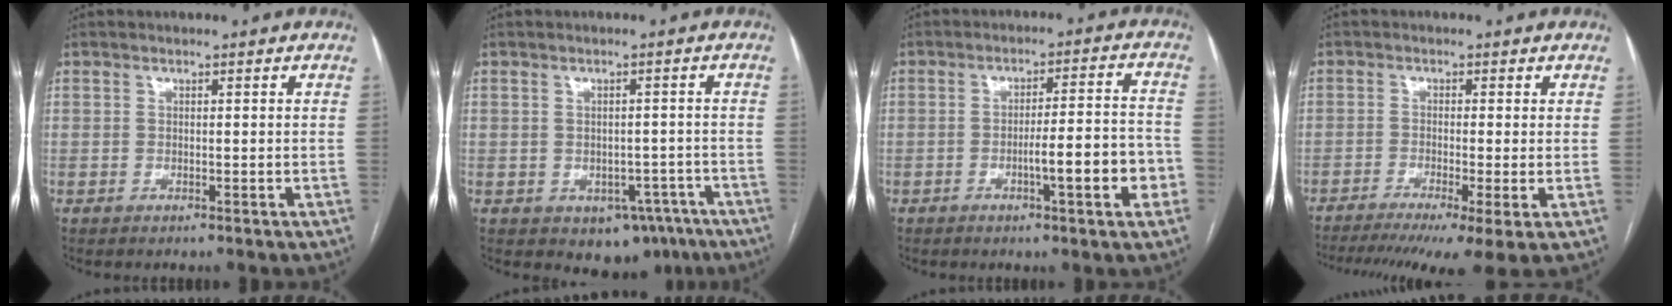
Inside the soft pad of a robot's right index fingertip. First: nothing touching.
{"total": 7.1, "force": [-4.1, 5.0, 3.0], "torque": [-0.016, 0.017, -0.045]}
{"total": 9.1, "force": [-3.2, 1.0, 8.5], "torque": [-0.115, 0.013, -0.043]}
{"total": 11.4, "force": [-7.7, 0.6, 8.4], "torque": [-0.127, -0.015, -0.120]}